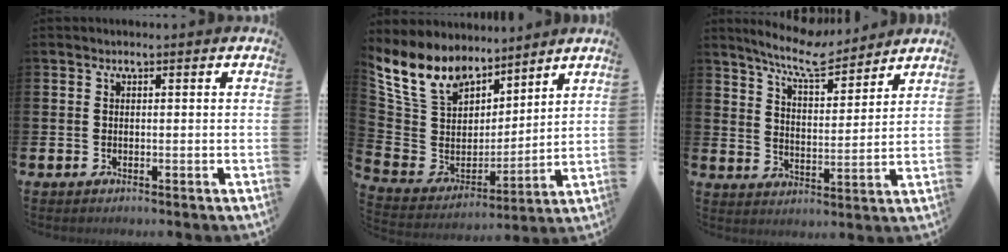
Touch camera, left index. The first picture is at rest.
{"total": 10.9, "force": [9.4, 5.0, 2.1], "torque": [-0.108, -0.060, 0.177]}
{"total": 9.0, "force": [8.1, 1.5, 3.5], "torque": [-0.089, -0.036, 0.146]}